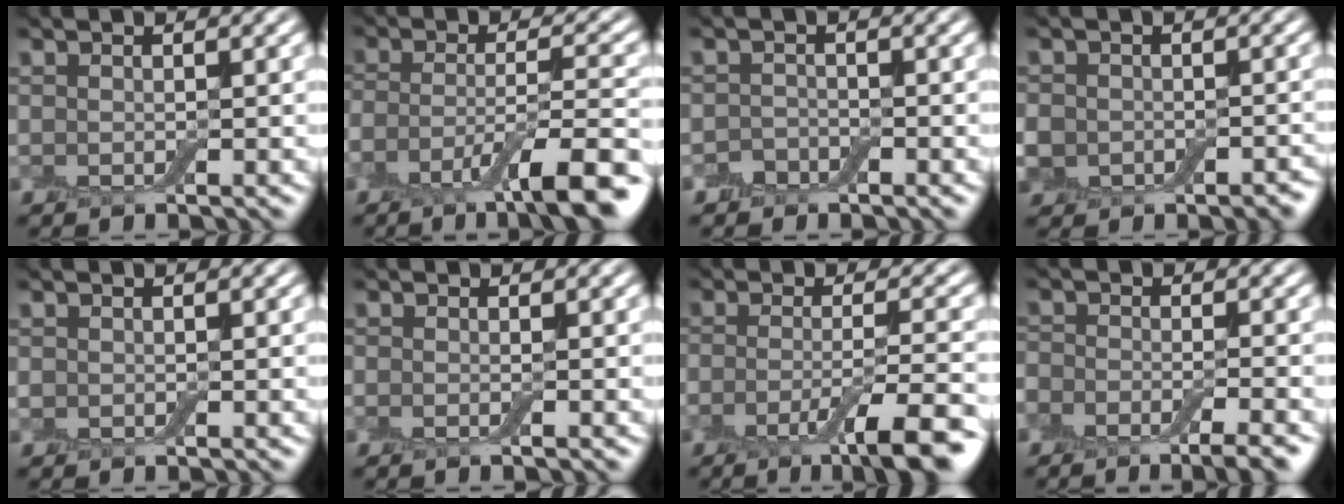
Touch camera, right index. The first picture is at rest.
{"total": 7.9, "force": [-4.3, 1.6, 6.4], "torque": [-0.101, 0.000, -0.082]}
{"total": 1.3, "force": [-1.0, 0.8, 0.1], "torque": [0.001, 0.006, -0.019]}
{"total": 5.0, "force": [-2.1, 4.1, 2.2], "torque": [-0.031, -0.004, -0.040]}
{"total": 0.5, "force": [-0.1, 0.5, 0.1], "torque": [-0.002, -0.003, -0.004]}
{"total": 0.7, "force": [-0.3, 0.1, 0.7], "torque": [-0.011, -0.003, -0.006]}
{"total": 6.9, "force": [-3.6, 1.3, 5.8], "torque": [-0.087, -0.002, -0.065]}
{"total": 6.2, "force": [-4.6, 2.1, 3.5], "torque": [-0.044, -0.011, -0.068]}